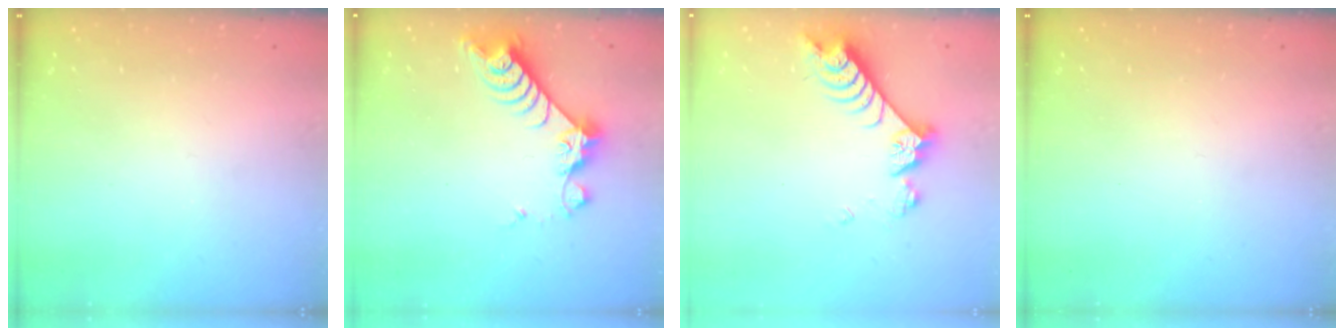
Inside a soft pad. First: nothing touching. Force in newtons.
{"total": 8.1, "press": 8.1, "slide": 0.7}
{"total": 7.6, "press": 7.6, "slide": 0.8}
{"total": 0.0}